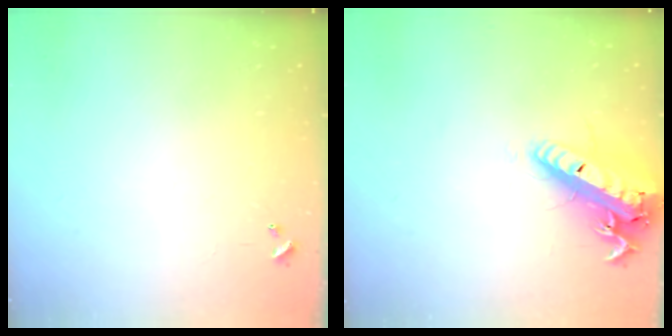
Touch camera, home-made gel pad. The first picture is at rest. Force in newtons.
{"total": 20.0, "press": 19.7, "slide": 4.0}